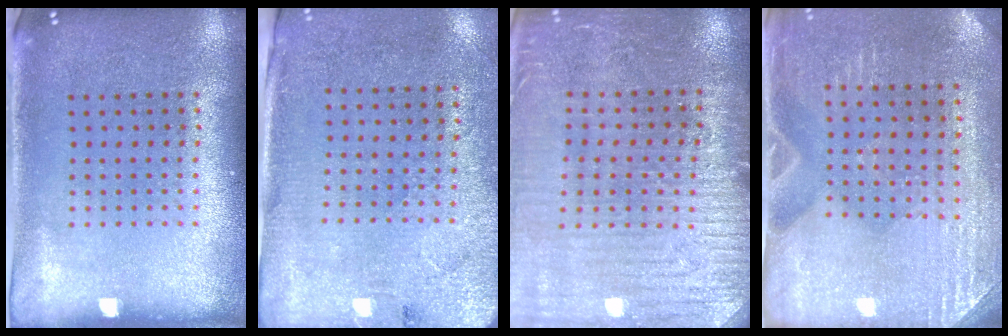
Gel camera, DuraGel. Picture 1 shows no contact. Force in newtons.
{"total": 2.7, "press": 2.3, "slide": 1.4}
{"total": 3.1, "press": 3.1, "slide": 0.4}
{"total": 2.9, "press": 2.8, "slide": 0.8}